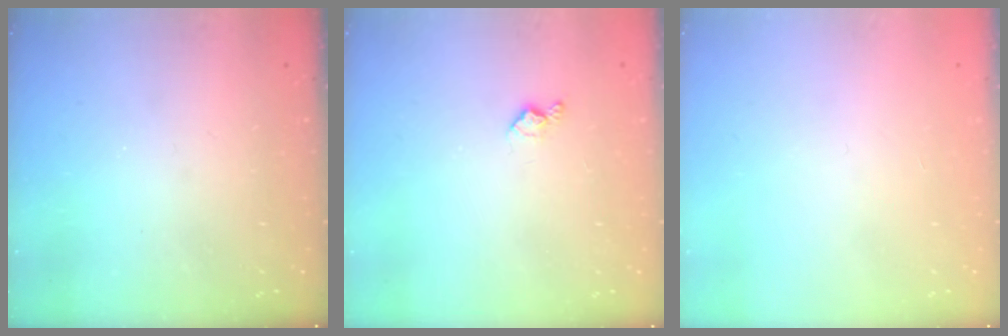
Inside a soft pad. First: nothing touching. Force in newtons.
{"total": 3.9, "press": 3.8, "slide": 0.7}
{"total": 0.0}